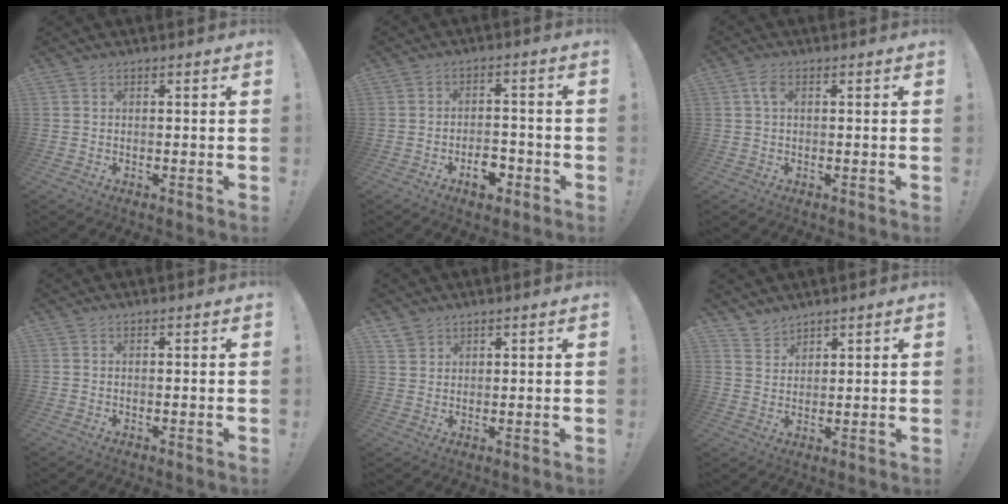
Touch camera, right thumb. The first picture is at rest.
{"total": 7.1, "force": [-3.6, 4.3, 4.4], "torque": [-0.043, 0.021, -0.059]}
{"total": 2.8, "force": [0.7, 1.4, 2.3], "torque": [-0.041, 0.003, 0.011]}
{"total": 0.0}
{"total": 3.5, "force": [2.9, 2.0, 0.5], "torque": [-0.007, -0.018, 0.054]}
{"total": 3.9, "force": [3.5, 1.7, 0.1], "torque": [-0.001, -0.026, 0.068]}